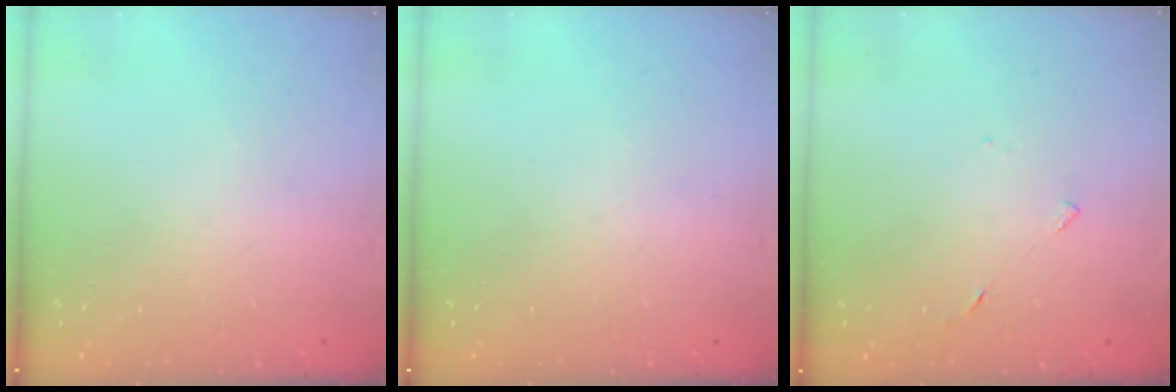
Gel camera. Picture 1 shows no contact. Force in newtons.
{"total": 0.0}
{"total": 2.7, "press": 2.6, "slide": 0.3}